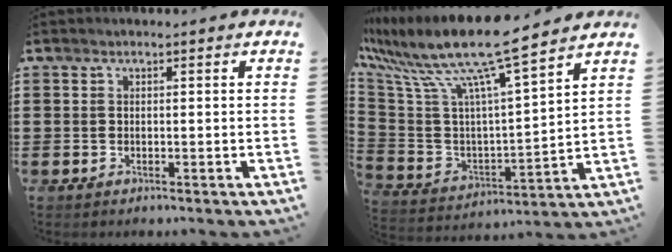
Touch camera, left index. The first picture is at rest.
{"total": 13.0, "force": [10.3, 0.4, 7.9], "torque": [-0.191, -0.071, 0.173]}